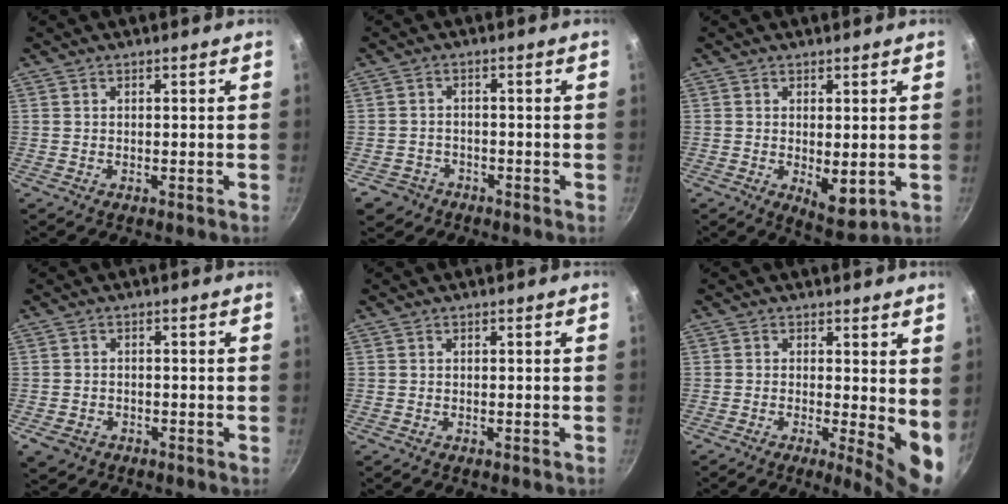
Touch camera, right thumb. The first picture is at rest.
{"total": 4.0, "force": [-2.2, 3.2, 0.9], "torque": [-0.009, 0.028, -0.032]}
{"total": 6.0, "force": [-0.2, 2.8, 5.3], "torque": [-0.067, -0.018, 0.005]}
{"total": 3.4, "force": [-1.5, 2.6, 1.6], "torque": [-0.031, 0.008, -0.024]}
{"total": 0.0}
{"total": 7.6, "force": [0.0, 2.4, 7.2], "torque": [-0.091, -0.018, 0.002]}